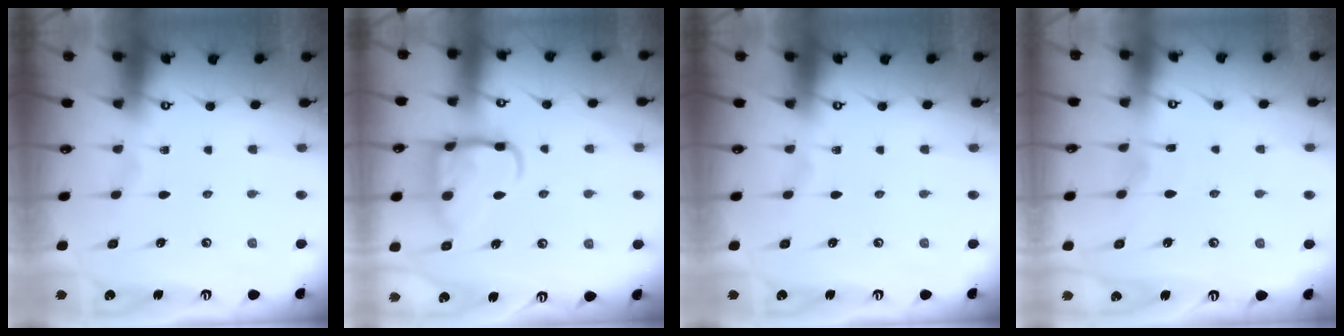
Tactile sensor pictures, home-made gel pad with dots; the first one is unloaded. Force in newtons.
{"total": 13.5, "press": 13.5, "slide": 1.3}
{"total": 0.0}
{"total": 3.9, "press": 3.9, "slide": 0.4}